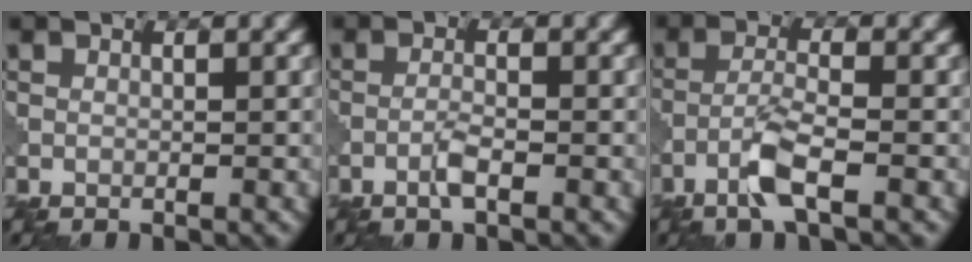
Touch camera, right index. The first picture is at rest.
{"total": 1.7, "force": [-0.9, 0.3, 1.4], "torque": [-0.029, 0.003, -0.022]}
{"total": 3.5, "force": [-2.0, 0.4, 2.8], "torque": [-0.061, 0.006, -0.049]}